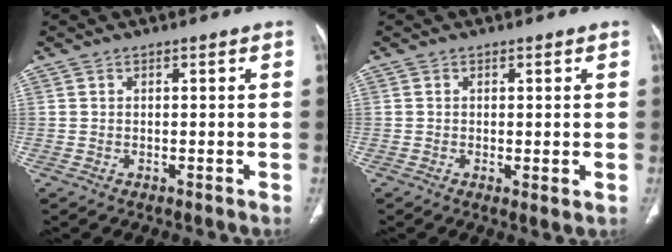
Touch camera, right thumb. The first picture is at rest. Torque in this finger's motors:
{"motor_torque": [-0.26, 0.51, -0.42, 0.05, -0.01]}